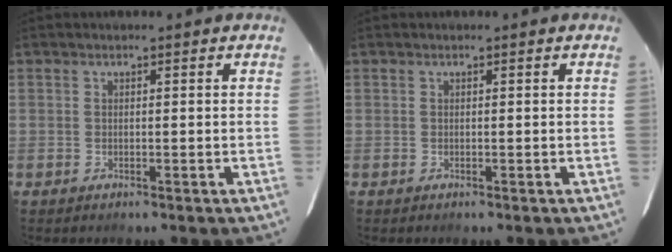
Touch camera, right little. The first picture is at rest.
{"total": 0.0}